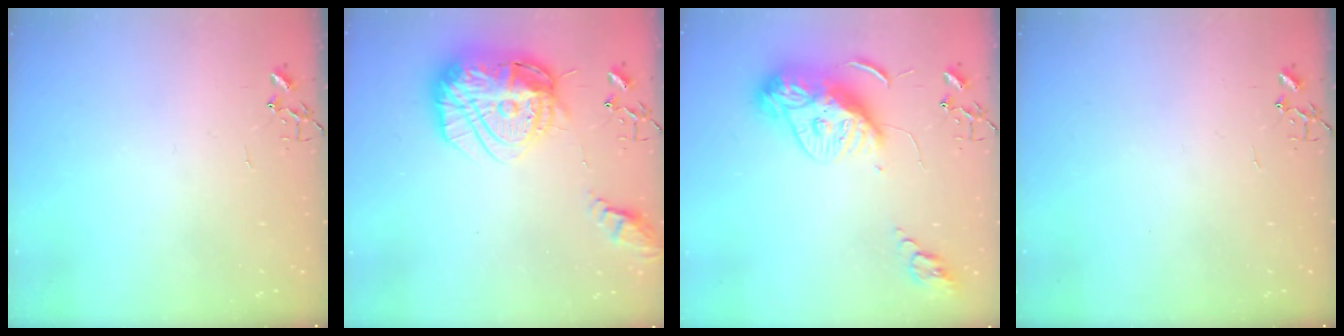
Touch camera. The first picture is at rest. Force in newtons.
{"total": 22.9, "press": 22.7, "slide": 2.3}
{"total": 13.1, "press": 13.0, "slide": 1.2}
{"total": 0.0}